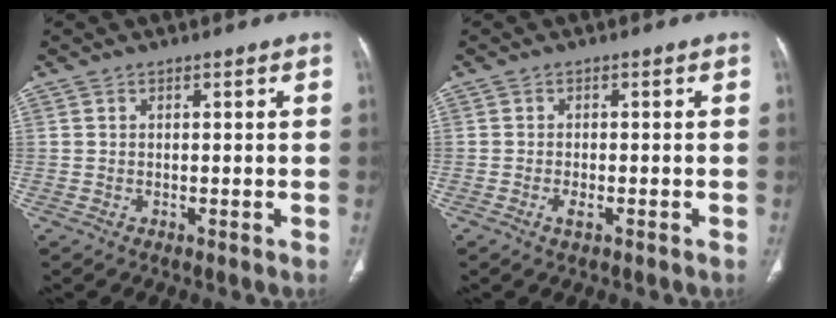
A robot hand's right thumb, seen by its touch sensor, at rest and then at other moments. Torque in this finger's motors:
{"motor_torque": [-0.25, 0.03, 0.14, 0.48, -0.01]}